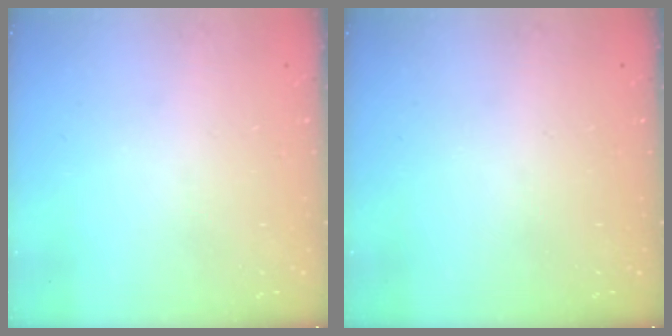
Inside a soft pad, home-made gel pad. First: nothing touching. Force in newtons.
{"total": 0.0}